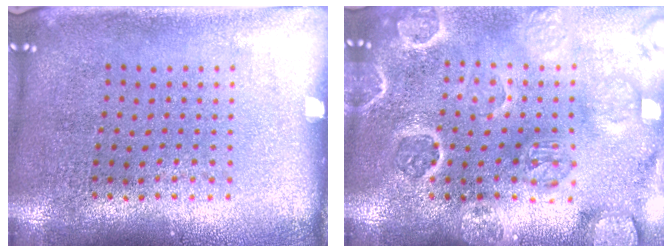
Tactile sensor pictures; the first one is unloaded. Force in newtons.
{"total": 3.3, "press": 3.1, "slide": 1.0}